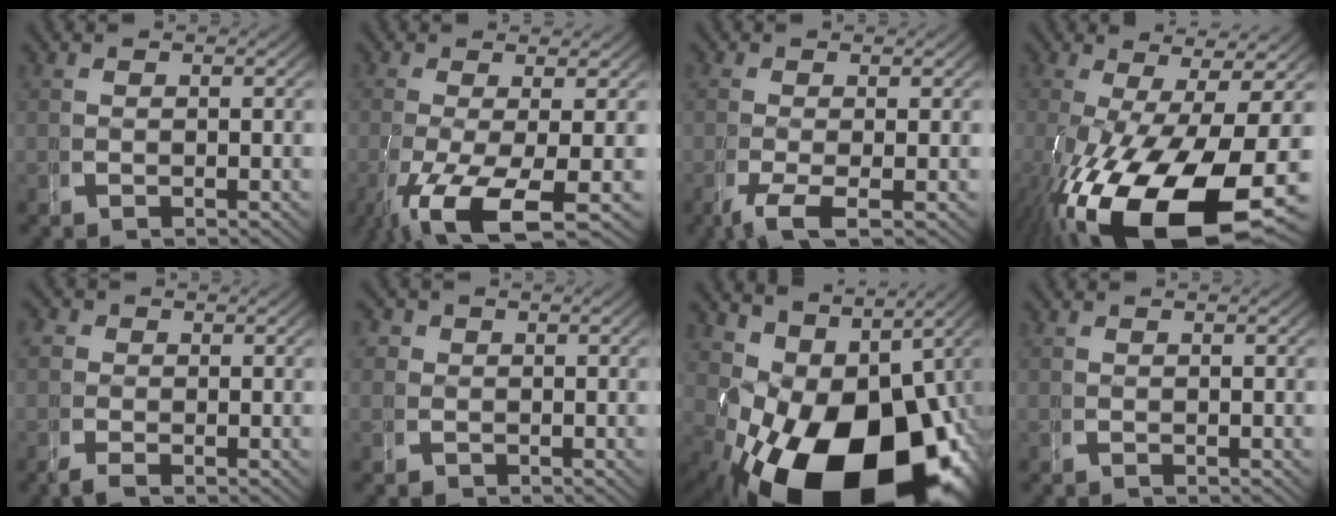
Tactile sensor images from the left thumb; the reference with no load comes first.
{"total": 7.3, "force": [-2.7, 3.0, 6.1], "torque": [-0.131, -0.035, -0.023]}
{"total": 3.6, "force": [-1.6, 1.4, 2.9], "torque": [-0.063, -0.020, -0.019]}
{"total": 17.2, "force": [-4.1, 9.0, 14.0], "torque": [-0.264, -0.074, -0.016]}
{"total": 2.0, "force": [-0.3, 1.9, 0.6], "torque": [-0.002, -0.007, -0.012]}
{"total": 2.7, "force": [0.0, 2.6, 0.5], "torque": [0.001, -0.001, -0.009]}
{"total": 19.5, "force": [-5.5, 11.5, 14.7], "torque": [-0.276, -0.089, -0.036]}
{"total": 0.0}